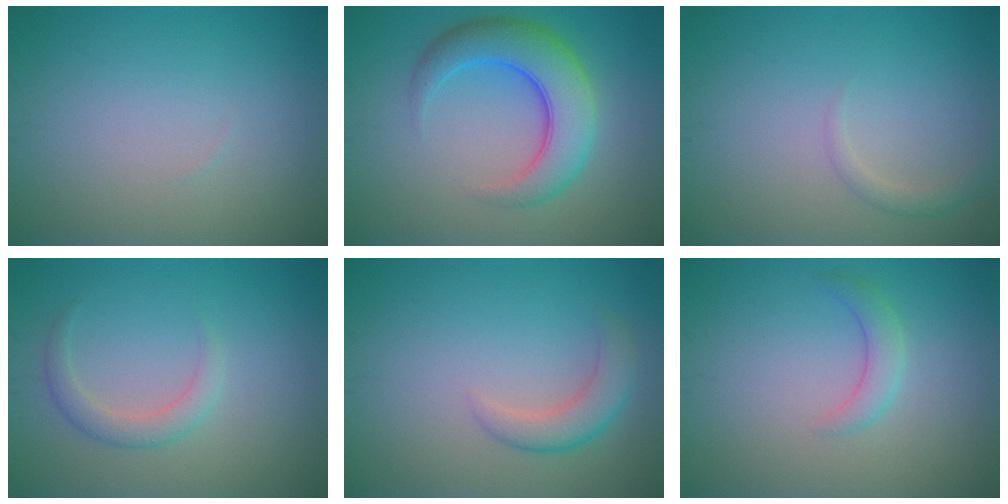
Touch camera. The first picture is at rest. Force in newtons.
{"total": 6.6, "press": 6.6, "slide": 0.2}
{"total": 1.2, "press": 1.2, "slide": 0.1}
{"total": 2.1, "press": 2.0, "slide": 0.2}
{"total": 2.7, "press": 2.7, "slide": 0.2}
{"total": 1.8, "press": 1.8, "slide": 0.1}